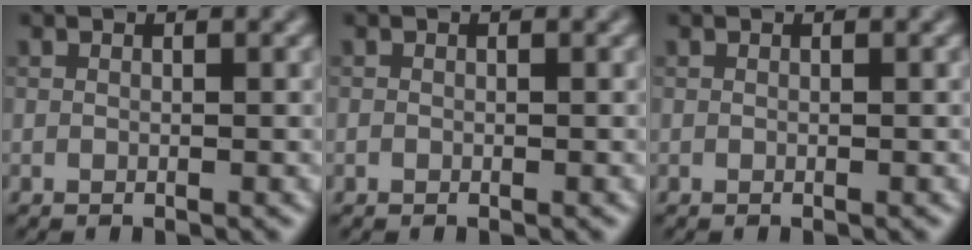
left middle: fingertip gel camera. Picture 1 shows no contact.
{"total": 0.0}
{"total": 0.0}